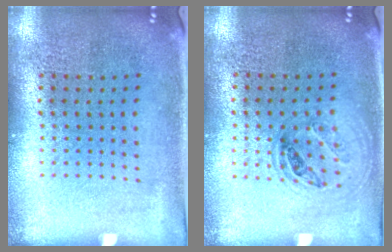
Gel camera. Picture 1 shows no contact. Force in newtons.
{"total": 1.1, "press": 1.0, "slide": 0.4}